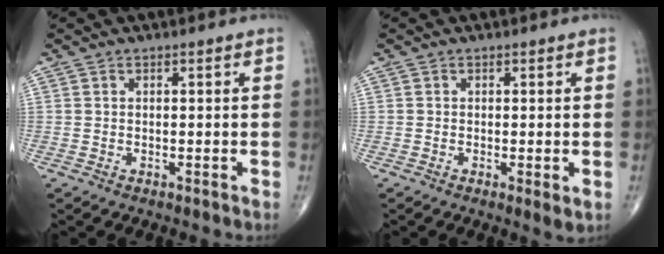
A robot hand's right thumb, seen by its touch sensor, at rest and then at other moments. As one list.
[{"total": 2.0, "force": [-0.3, 0.4, 1.9], "torque": [-0.034, -0.008, -0.006]}]